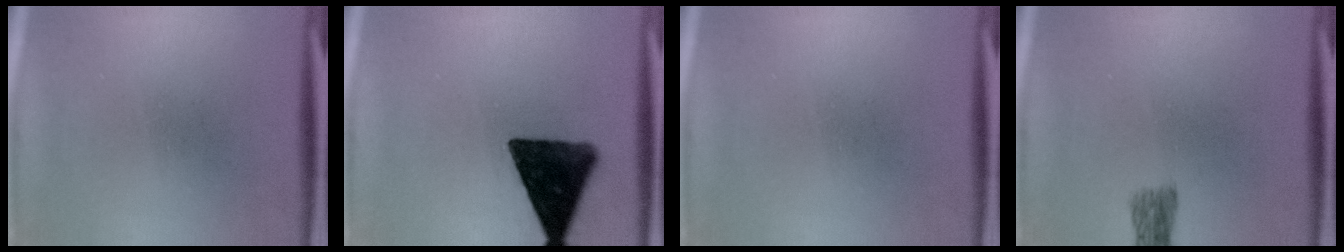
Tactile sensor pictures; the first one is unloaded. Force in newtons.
{"total": 13.9}
{"total": 0.0}
{"total": 2.5}